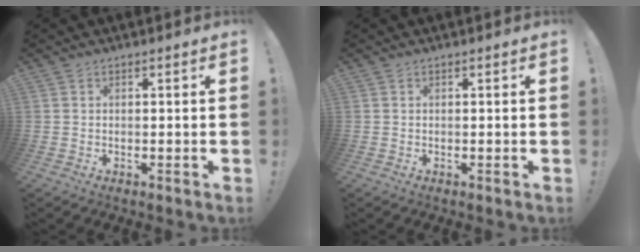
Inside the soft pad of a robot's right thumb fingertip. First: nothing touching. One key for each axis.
{"total": 0.0}